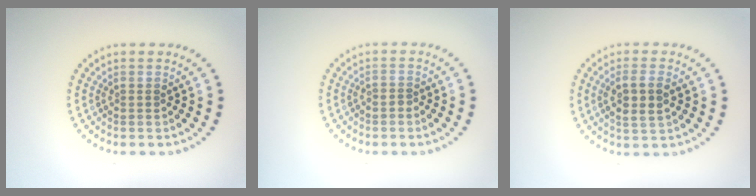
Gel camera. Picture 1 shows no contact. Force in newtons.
{"total": 0.6, "press": 0.3, "slide": 0.5}
{"total": 2.8, "press": 2.7, "slide": 0.8}